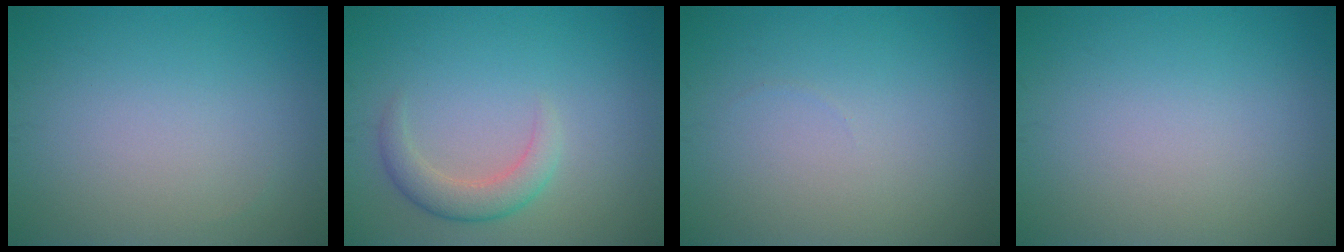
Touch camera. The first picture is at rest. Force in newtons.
{"total": 2.8, "press": 2.8, "slide": 0.2}
{"total": 0.0}
{"total": 0.0}